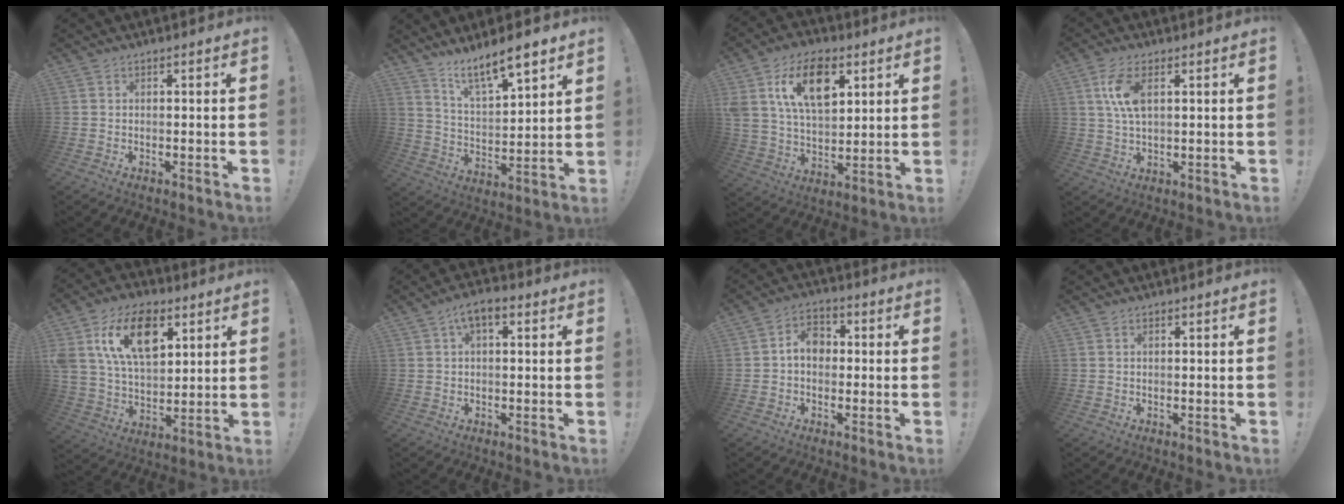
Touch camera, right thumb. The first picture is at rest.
{"total": 11.2, "force": [9.0, 2.5, 6.2], "torque": [-0.101, -0.065, 0.156]}
{"total": 17.0, "force": [7.3, 10.4, 11.3], "torque": [-0.194, -0.015, 0.132]}
{"total": 8.1, "force": [2.3, 3.7, 6.9], "torque": [-0.134, -0.004, 0.038]}
{"total": 19.1, "force": [8.0, 12.2, 12.3], "torque": [-0.222, -0.024, 0.145]}
{"total": 4.7, "force": [1.5, 2.1, 3.9], "torque": [-0.061, 0.003, 0.024]}
{"total": 7.1, "force": [0.1, 5.2, 4.9], "torque": [-0.080, 0.016, 0.004]}
{"total": 0.6, "force": [0.3, 0.2, 0.4], "torque": [-0.015, 0.004, 0.006]}